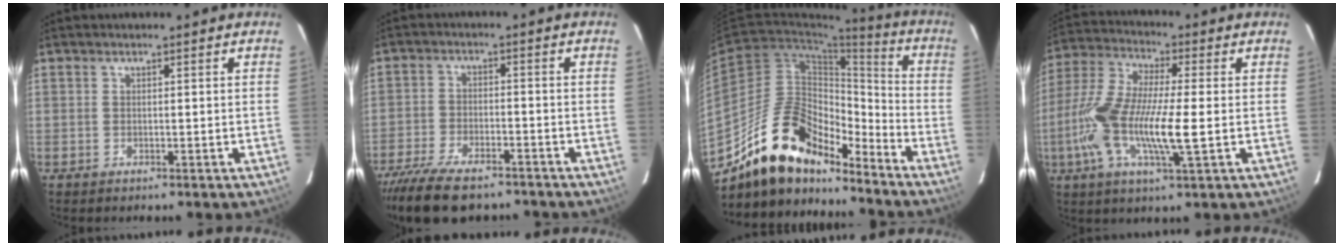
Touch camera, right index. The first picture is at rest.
{"total": 13.8, "force": [-11.1, 4.8, 6.7], "torque": [-0.150, -0.028, -0.189]}
{"total": 18.4, "force": [-14.9, 7.2, 8.0], "torque": [-0.144, 0.026, -0.256]}
{"total": 15.7, "force": [-2.7, 3.2, 15.1], "torque": [-0.307, -0.006, -0.061]}